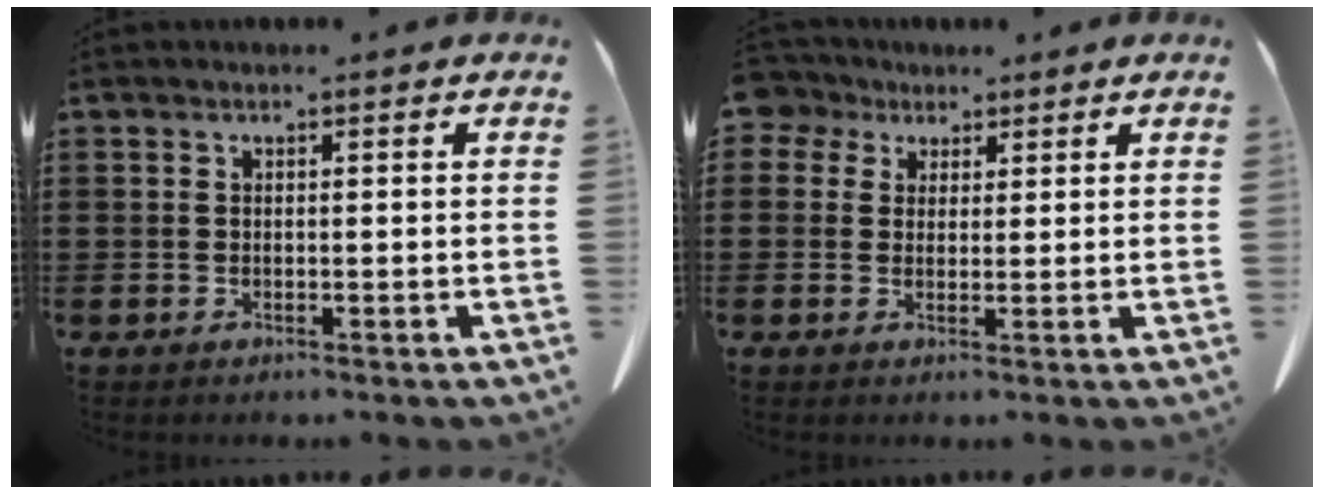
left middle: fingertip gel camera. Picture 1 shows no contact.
{"total": 3.7, "force": [2.3, 2.8, 0.7], "torque": [-0.023, 0.008, 0.041]}